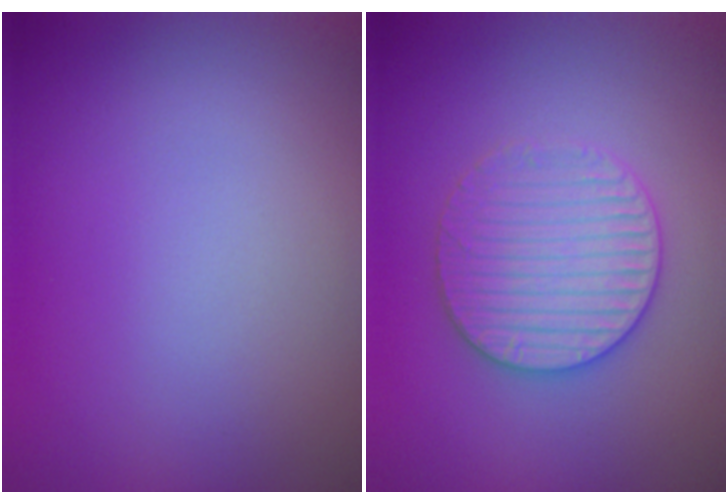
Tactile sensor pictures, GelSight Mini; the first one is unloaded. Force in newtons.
{"total": 3.7, "press": 3.6, "slide": 0.8}